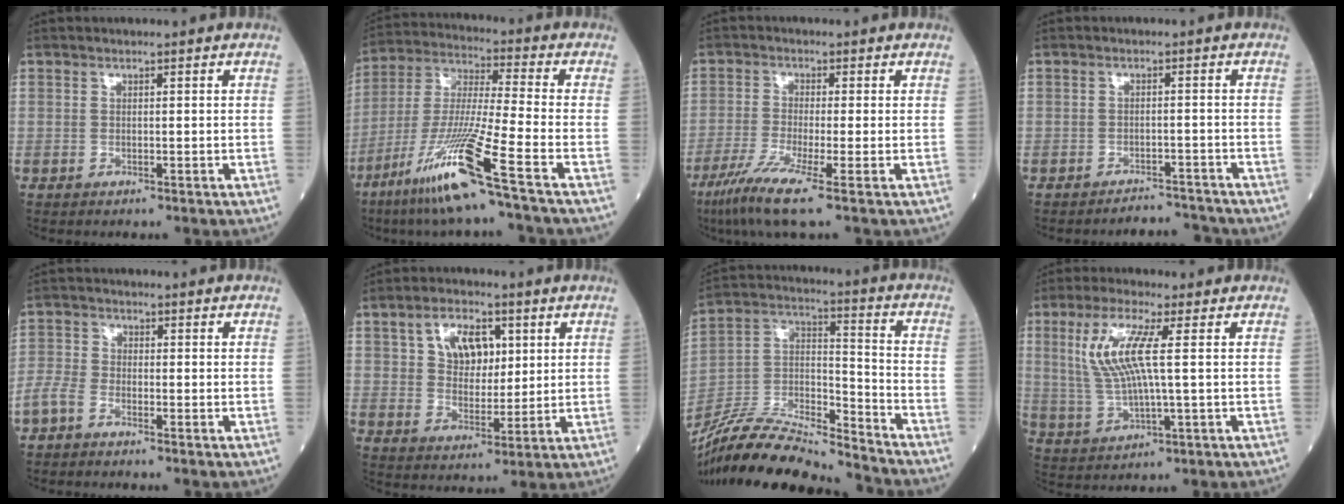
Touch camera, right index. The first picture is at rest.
{"total": 15.0, "force": [-8.5, -1.7, 12.2], "torque": [-0.256, -0.039, -0.163]}
{"total": 7.1, "force": [-4.1, -0.5, 5.8], "torque": [-0.115, -0.025, -0.078]}
{"total": 3.4, "force": [-3.3, 0.3, -0.6], "torque": [0.019, -0.001, -0.047]}
{"total": 3.2, "force": [-2.4, 1.4, 1.6], "torque": [-0.042, 0.001, -0.052]}
{"total": 7.6, "force": [2.8, 4.8, 5.2], "torque": [-0.087, 0.012, 0.052]}
{"total": 20.4, "force": [-19.1, 1.6, 7.1], "torque": [-0.155, 0.007, -0.341]}
{"total": 8.6, "force": [2.0, 0.8, 8.4], "torque": [-0.197, 0.005, 0.041]}